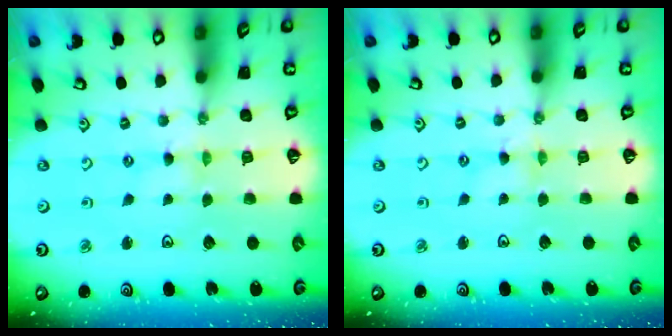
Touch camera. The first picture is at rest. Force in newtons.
{"total": 1.0, "press": 1.0, "slide": 0.2}